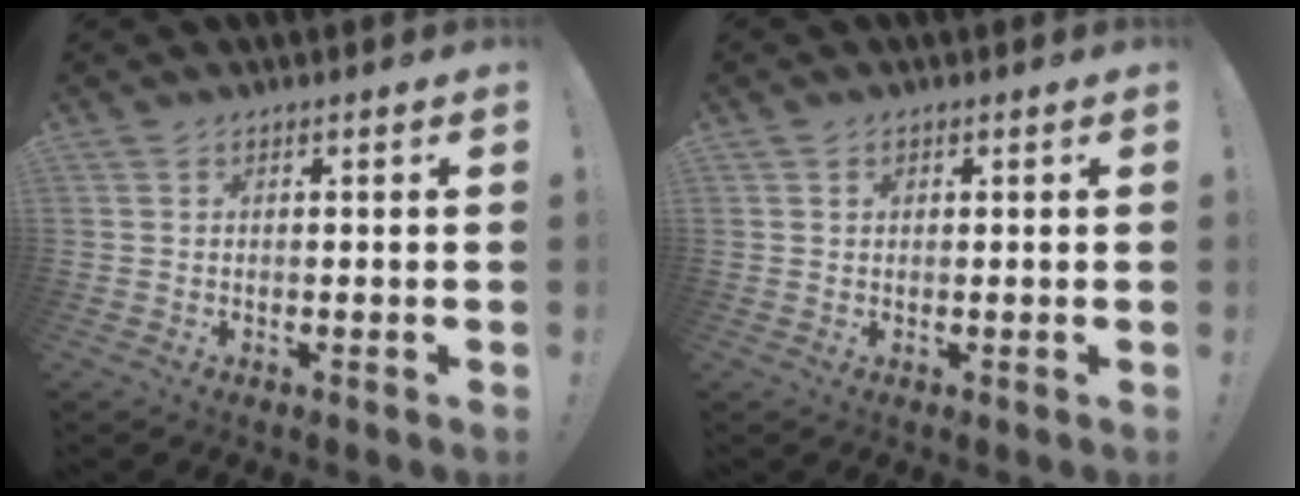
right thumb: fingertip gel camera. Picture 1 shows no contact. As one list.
[{"total": 0.9, "force": [0.4, 0.8, 0.2], "torque": [-0.002, 0.001, 0.008]}]